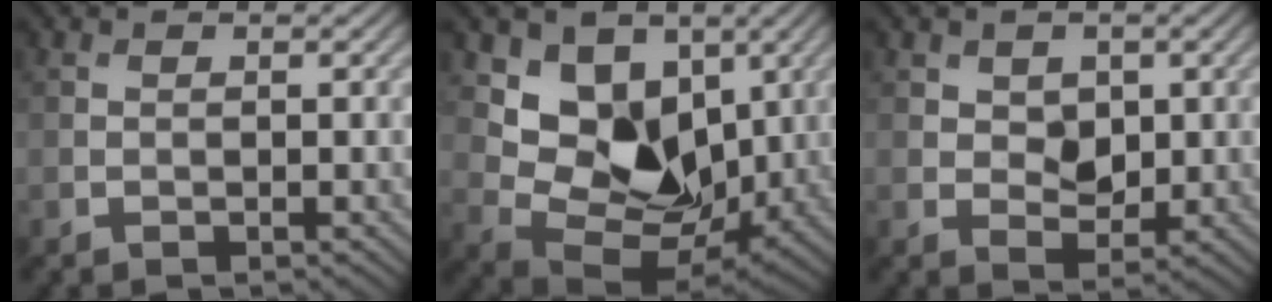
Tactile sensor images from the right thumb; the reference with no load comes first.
{"total": 9.8, "force": [2.9, 7.3, 5.8], "torque": [-0.118, -0.023, 0.050]}
{"total": 3.3, "force": [1.0, 2.5, 1.9], "torque": [-0.040, -0.005, 0.010]}